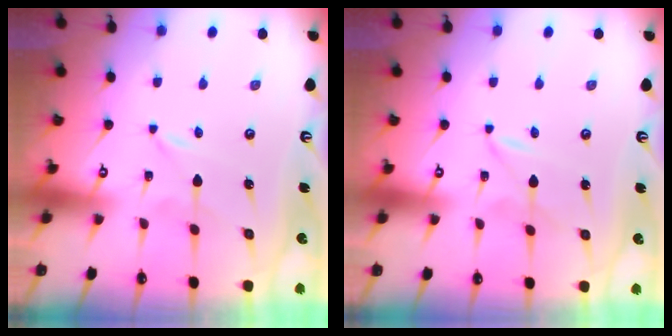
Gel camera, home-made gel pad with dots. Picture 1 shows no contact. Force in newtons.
{"total": 1.2, "press": 1.2, "slide": 0.1}